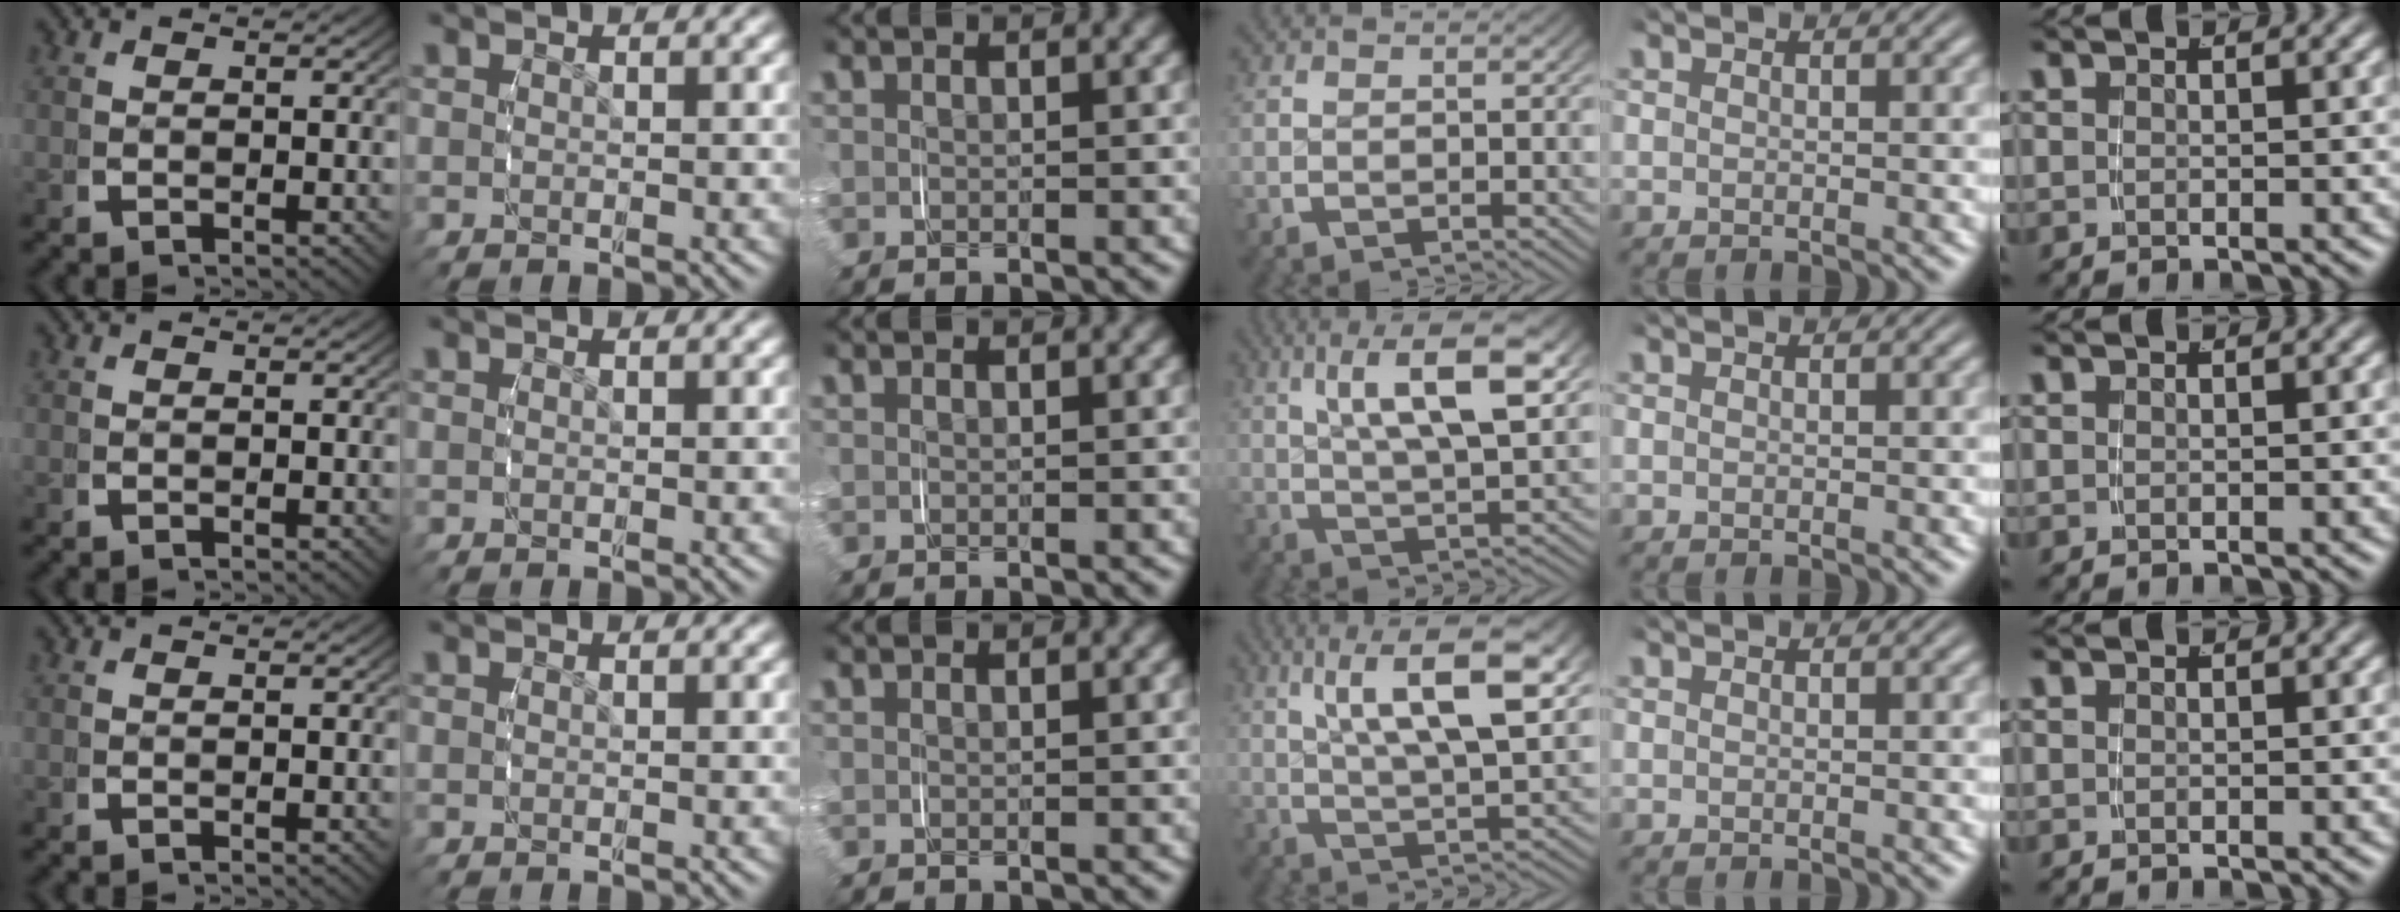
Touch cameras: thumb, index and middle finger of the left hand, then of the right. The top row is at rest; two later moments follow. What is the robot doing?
{"motion": "grasp_and_lifting", "object": "measuring cup"}